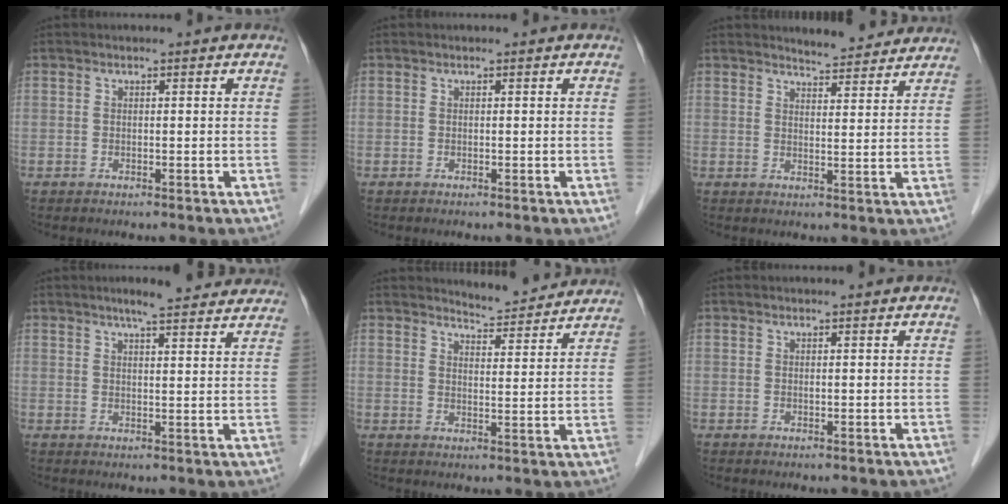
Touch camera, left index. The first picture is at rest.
{"total": 0.0}
{"total": 7.5, "force": [7.2, 1.1, 1.8], "torque": [-0.028, -0.001, 0.085]}
{"total": 10.5, "force": [9.0, 1.3, 5.3], "torque": [-0.064, 0.016, 0.100]}
{"total": 7.0, "force": [7.0, 0.5, 0.8], "torque": [-0.020, -0.004, 0.088]}
{"total": 0.0}